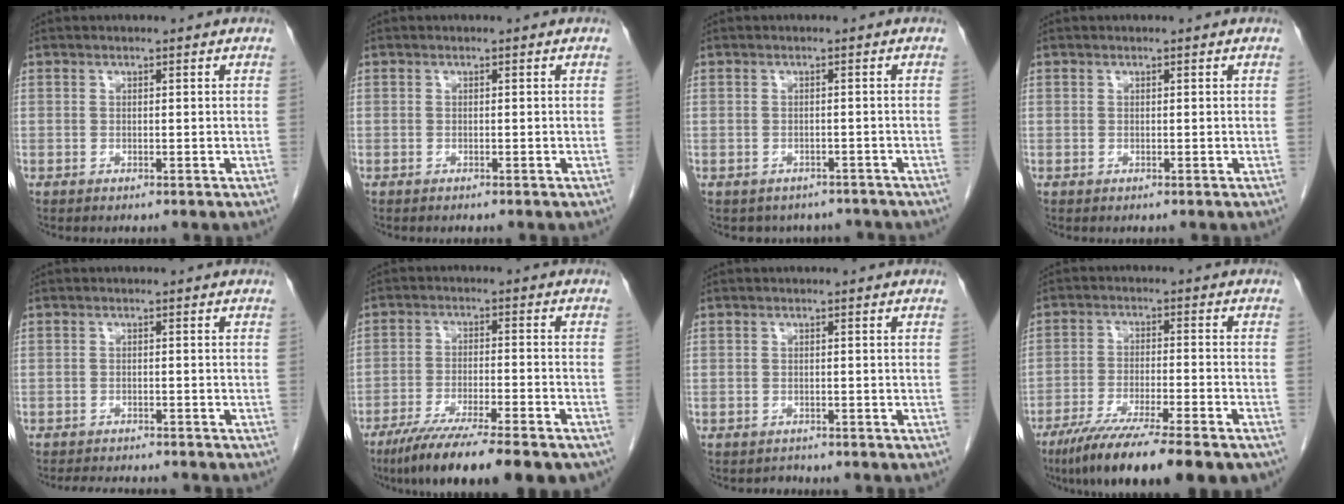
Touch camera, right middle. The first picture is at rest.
{"total": 0.6, "force": [-0.5, 0.0, 0.3], "torque": [-0.007, -0.002, -0.008]}
{"total": 6.4, "force": [-5.5, 3.1, 0.4], "torque": [0.000, 0.012, -0.058]}
{"total": 0.0}
{"total": 7.2, "force": [-6.6, 1.4, 2.4], "torque": [-0.034, -0.007, -0.090]}
{"total": 16.1, "force": [-12.6, 1.7, 9.9], "torque": [-0.135, -0.036, -0.197]}
{"total": 1.1, "force": [-1.0, 0.3, -0.4], "torque": [0.003, -0.004, -0.016]}
{"total": 15.3, "force": [-11.6, 1.3, 9.9], "torque": [-0.148, -0.041, -0.185]}